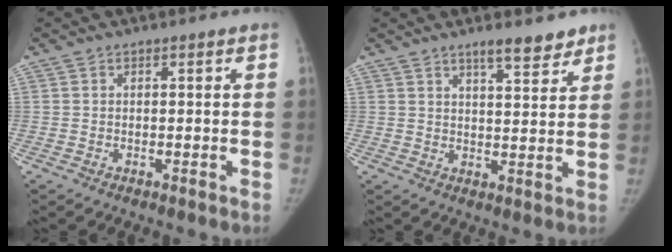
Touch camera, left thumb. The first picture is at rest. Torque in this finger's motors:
{"motor_torque": [0.02, 0.06, 0.53, -0.23, -0.04]}